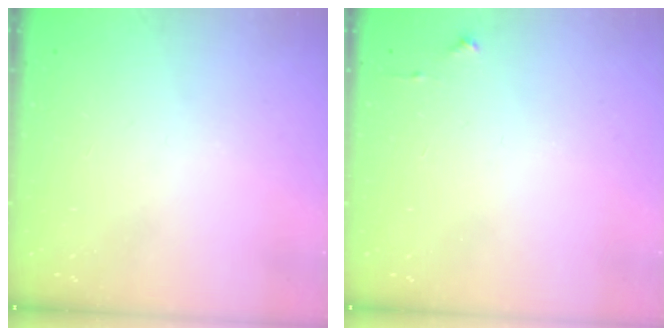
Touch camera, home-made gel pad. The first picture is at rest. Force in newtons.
{"total": 2.7, "press": 2.6, "slide": 0.4}